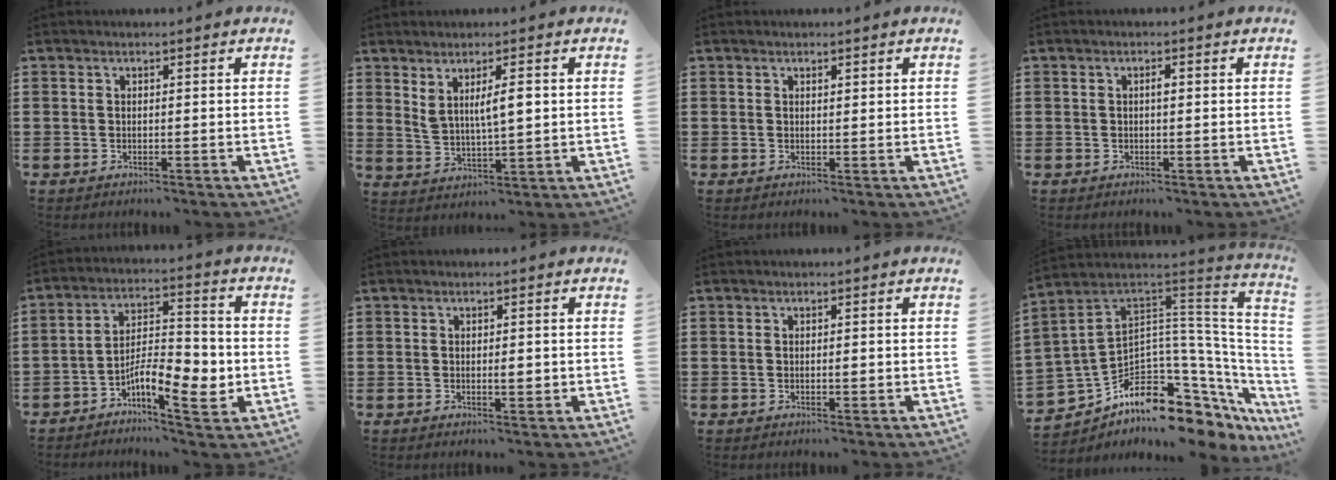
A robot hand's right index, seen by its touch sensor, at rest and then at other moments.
{"total": 5.0, "force": [1.8, 1.4, 4.5], "torque": [-0.091, 0.003, 0.031]}
{"total": 0.5, "force": [0.4, 0.3, 0.2], "torque": [-0.005, 0.002, 0.008]}
{"total": 1.1, "force": [0.1, 0.3, 1.0], "torque": [-0.020, 0.000, 0.001]}
{"total": 8.7, "force": [-3.5, 3.1, 7.3], "torque": [-0.129, 0.007, -0.061]}
{"total": 2.0, "force": [-0.1, 0.6, 1.9], "torque": [-0.034, -0.001, -0.002]}
{"total": 1.0, "force": [-0.1, 0.2, 1.0], "torque": [-0.019, -0.001, -0.001]}
{"total": 9.1, "force": [-6.1, 4.4, 5.1], "torque": [-0.119, -0.026, -0.120]}